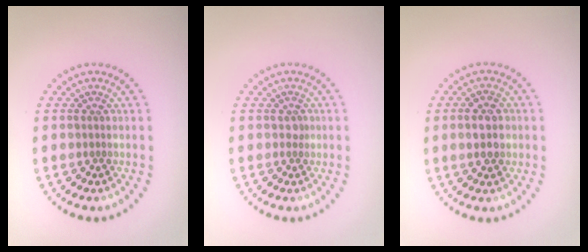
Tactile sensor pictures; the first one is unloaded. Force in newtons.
{"total": 0.8, "press": 0.6, "slide": 0.5}
{"total": 3.5, "press": 3.5, "slide": 0.2}